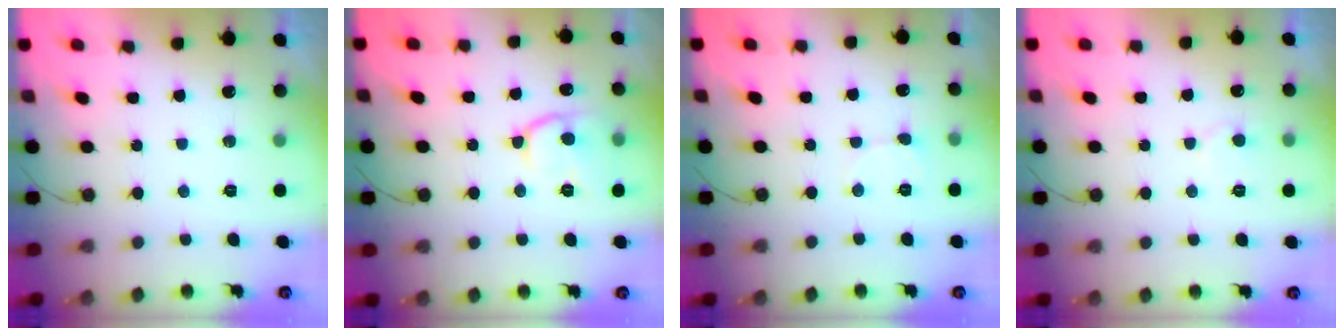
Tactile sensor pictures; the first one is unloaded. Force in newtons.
{"total": 11.8, "press": 11.8, "slide": 1.1}
{"total": 2.9, "press": 2.9, "slide": 0.3}
{"total": 4.5, "press": 4.5, "slide": 0.5}